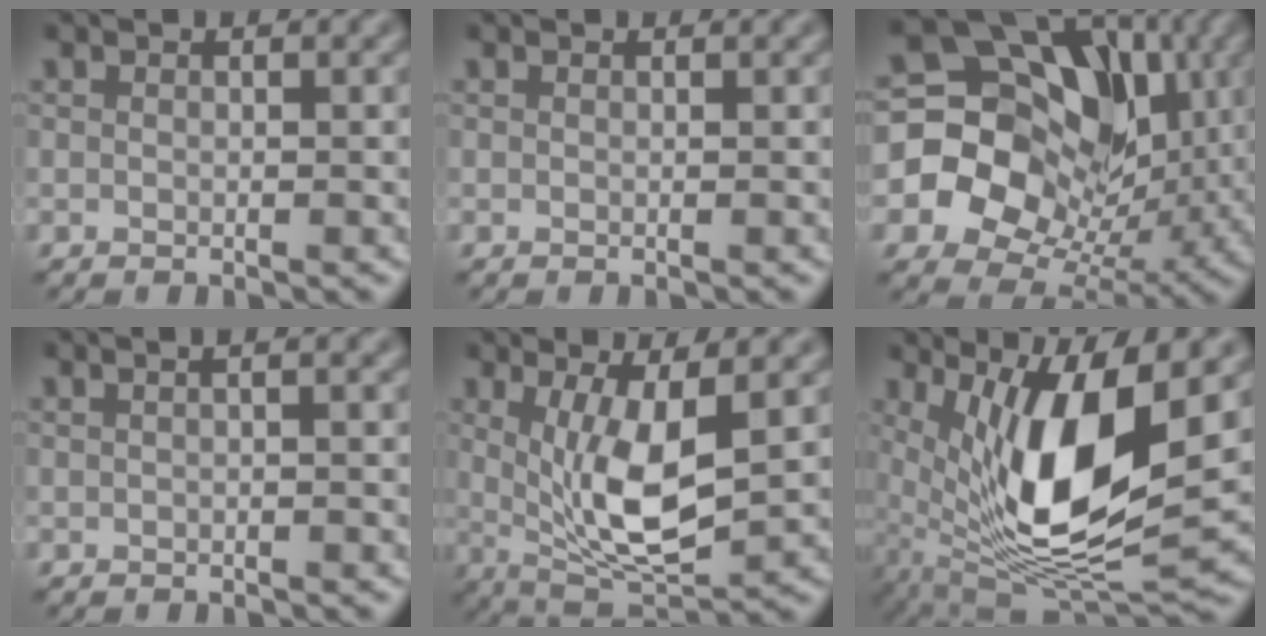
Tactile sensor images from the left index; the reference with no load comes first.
{"total": 0.0}
{"total": 13.5, "force": [0.9, 11.2, 7.4], "torque": [-0.113, 0.004, 0.006]}
{"total": 1.9, "force": [0.4, 0.9, 1.6], "torque": [-0.008, -0.002, -0.006]}
{"total": 7.5, "force": [0.6, 2.5, 7.0], "torque": [-0.139, -0.016, 0.022]}
{"total": 11.2, "force": [1.8, 3.8, 10.4], "torque": [-0.191, -0.023, 0.045]}